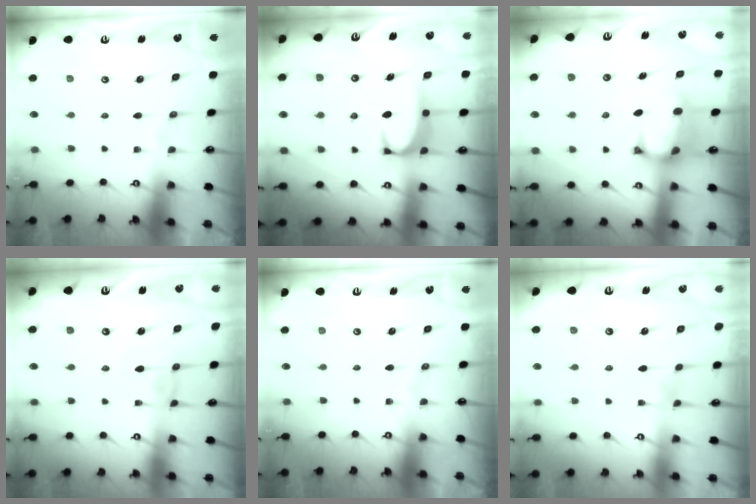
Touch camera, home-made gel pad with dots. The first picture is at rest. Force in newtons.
{"total": 2.3, "press": 2.3, "slide": 0.3}
{"total": 1.3, "press": 0.1, "slide": 1.2}
{"total": 1.0, "press": 1.0, "slide": 0.2}
{"total": 0.0}
{"total": 3.6, "press": 3.5, "slide": 0.2}